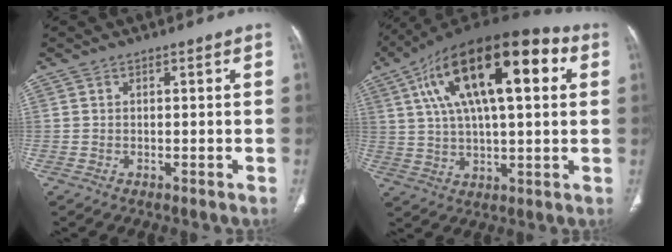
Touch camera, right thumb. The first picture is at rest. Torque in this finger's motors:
{"motor_torque": [-1.64, 3.37, 2.14, 0.63, 0.76]}